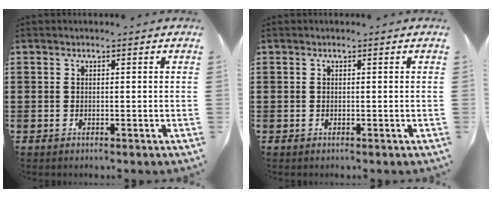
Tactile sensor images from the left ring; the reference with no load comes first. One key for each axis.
{"total": 0.0}